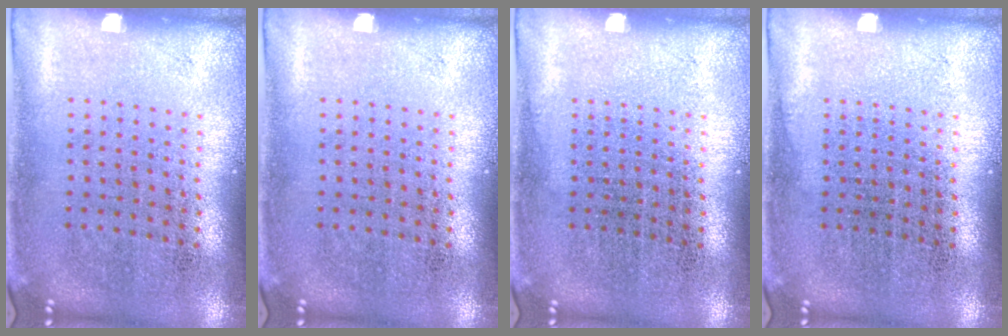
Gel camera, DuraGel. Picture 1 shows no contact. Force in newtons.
{"total": 0.0}
{"total": 0.0}
{"total": 0.0}